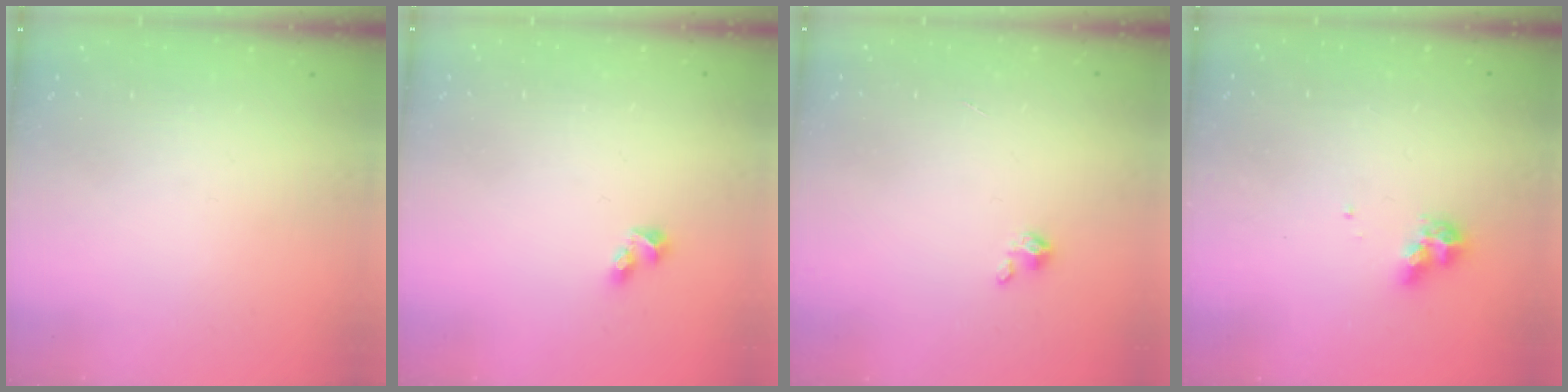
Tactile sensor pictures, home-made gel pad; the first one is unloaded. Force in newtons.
{"total": 3.6, "press": 3.5, "slide": 0.7}
{"total": 2.0, "press": 1.9, "slide": 0.3}
{"total": 7.8, "press": 7.7, "slide": 0.6}